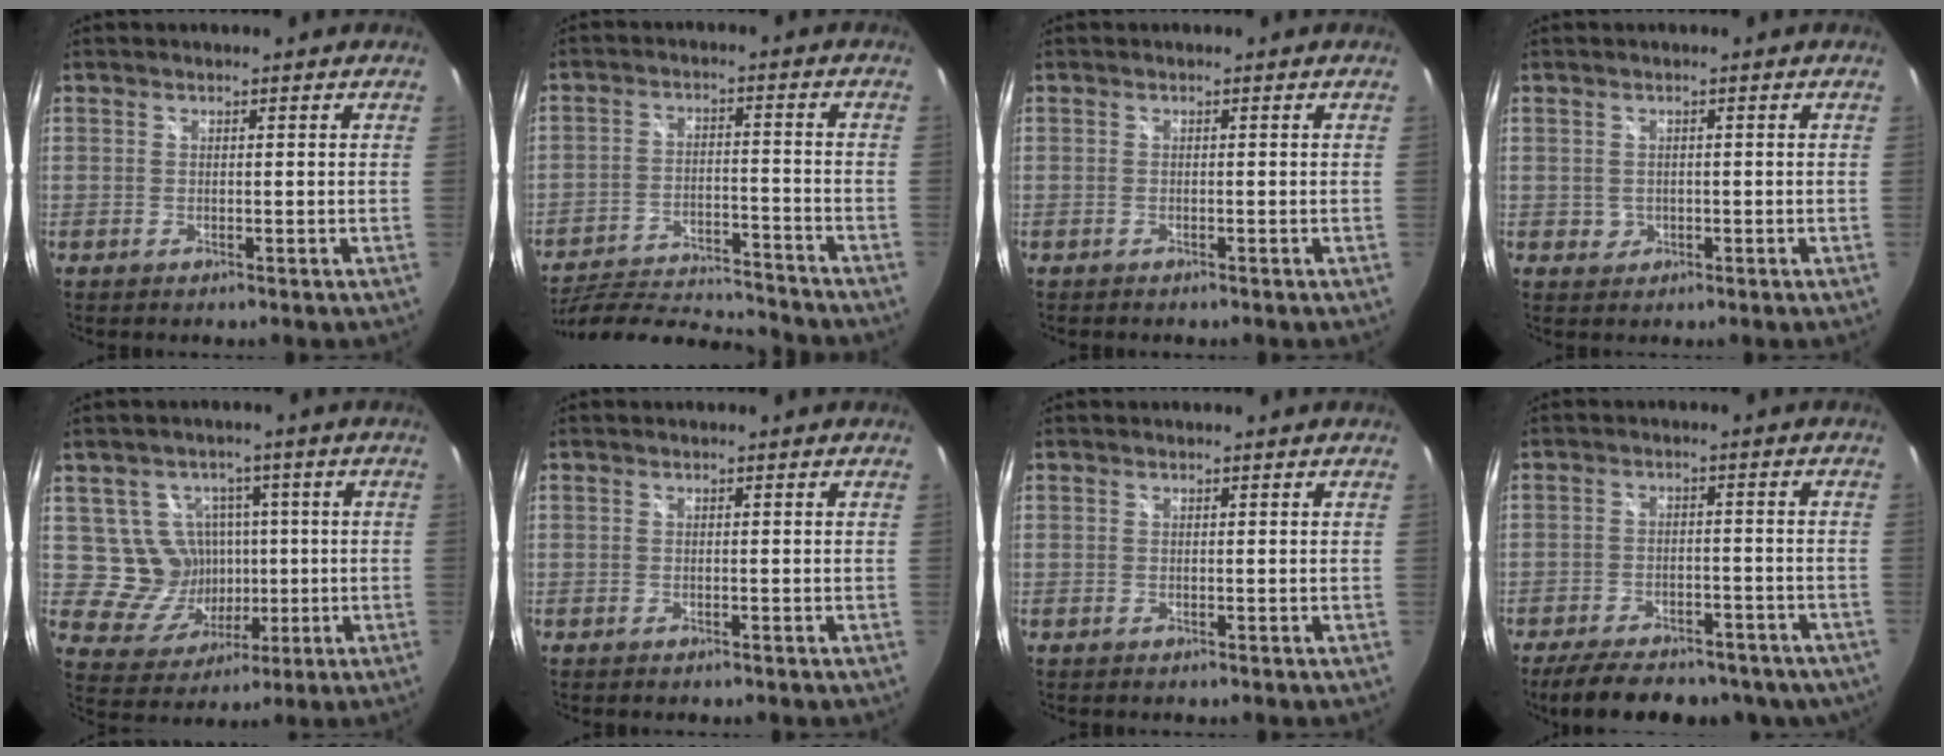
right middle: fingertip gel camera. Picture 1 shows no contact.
{"total": 18.7, "force": [-17.4, 2.7, 6.5], "torque": [-0.136, -0.017, -0.264]}
{"total": 0.6, "force": [-0.6, 0.0, 0.1], "torque": [-0.005, -0.003, -0.012]}
{"total": 1.3, "force": [-0.1, 1.3, 0.2], "torque": [-0.001, 0.000, 0.001]}
{"total": 9.0, "force": [0.6, 8.6, 2.4], "torque": [-0.062, 0.012, 0.024]}
{"total": 0.7, "force": [-0.6, 0.2, 0.2], "torque": [-0.006, -0.004, -0.010]}
{"total": 0.0}
{"total": 18.1, "force": [-14.1, 7.5, 8.6], "torque": [-0.172, -0.009, -0.180]}